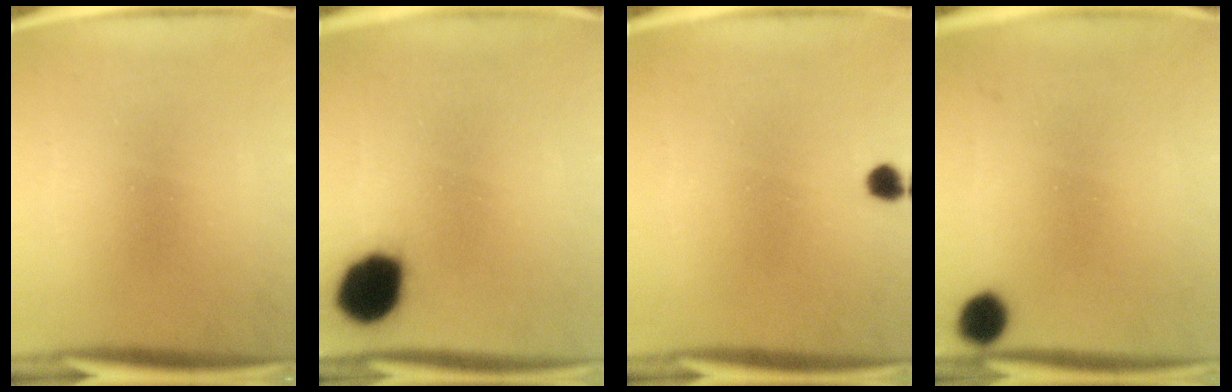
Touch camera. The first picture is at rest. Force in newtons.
{"total": 17.1}
{"total": 2.0}
{"total": 5.3}